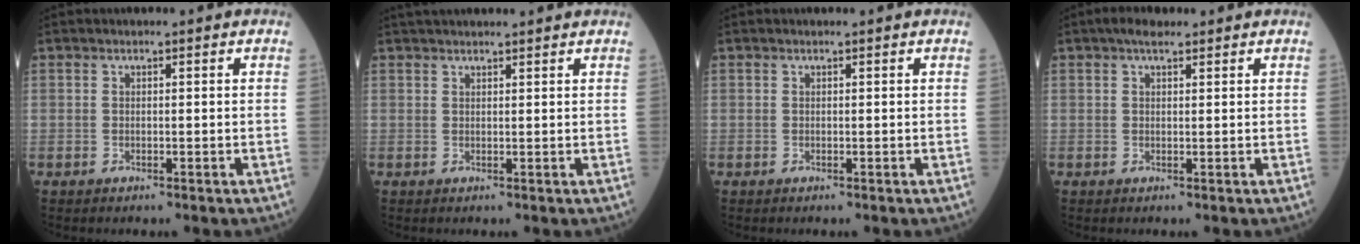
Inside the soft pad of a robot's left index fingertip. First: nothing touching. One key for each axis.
{"total": 5.8, "fx": 5.4, "fy": 0.3, "fz": 2.2, "tx": -0.028, "ty": 0.035, "tz": 0.074}
{"total": 0.0}
{"total": 2.3, "fx": 1.6, "fy": 0.9, "fz": 1.4, "tx": -0.025, "ty": 0.014, "tz": 0.023}